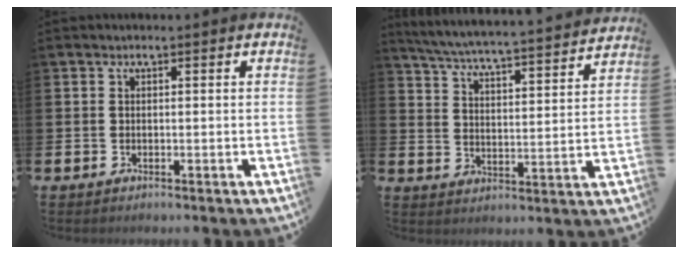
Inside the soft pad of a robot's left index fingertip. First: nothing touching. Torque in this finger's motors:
{"motor_torque": [0.90, -1.24, 0.46, 0.16]}